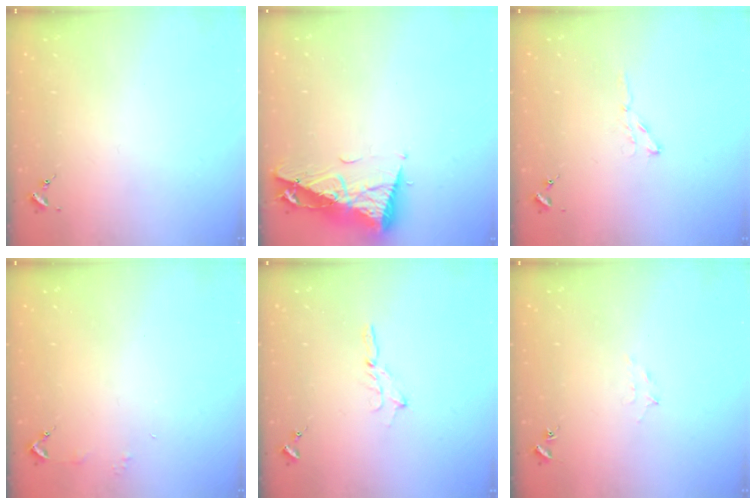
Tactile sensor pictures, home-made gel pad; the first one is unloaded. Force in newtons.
{"total": 11.0, "press": 10.9, "slide": 1.3}
{"total": 3.5, "press": 3.5, "slide": 0.4}
{"total": 2.9, "press": 2.8, "slide": 0.3}
{"total": 2.3, "press": 2.3, "slide": 0.2}
{"total": 5.3, "press": 5.1, "slide": 1.0}